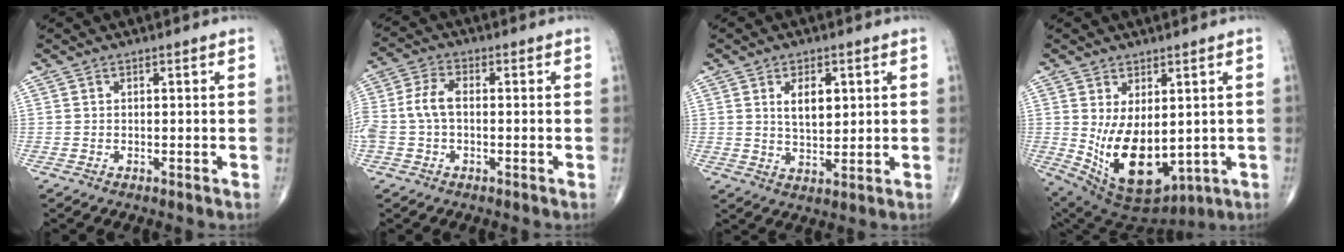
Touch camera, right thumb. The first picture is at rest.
{"total": 7.2, "force": [-0.5, 4.4, 5.7], "torque": [-0.138, 0.021, -0.014]}
{"total": 6.3, "force": [1.9, 3.4, 4.9], "torque": [-0.067, -0.013, 0.036]}
{"total": 14.7, "force": [-0.3, 8.5, 12.0], "torque": [-0.192, -0.020, 0.030]}